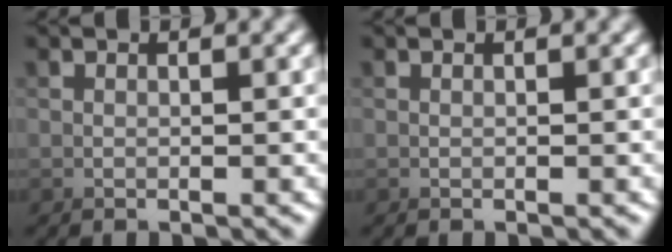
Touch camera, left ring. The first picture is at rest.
{"total": 0.0}